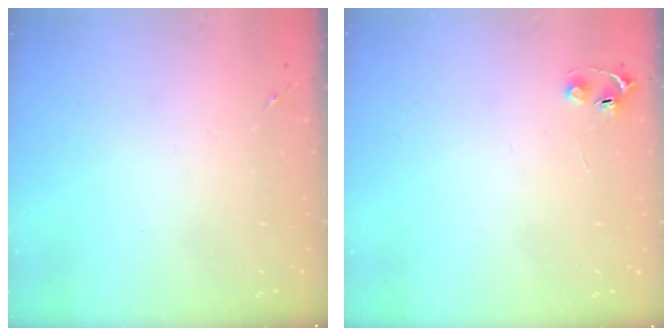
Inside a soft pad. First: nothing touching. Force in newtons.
{"total": 4.0, "press": 4.0, "slide": 0.5}